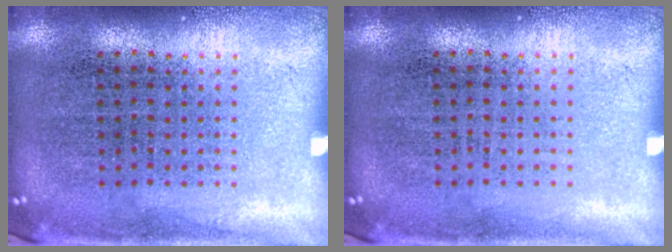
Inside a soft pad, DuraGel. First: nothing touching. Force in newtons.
{"total": 0.0}